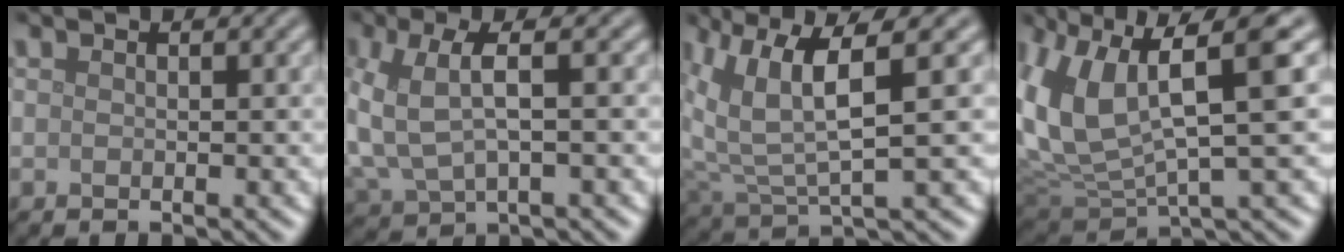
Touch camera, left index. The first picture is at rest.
{"total": 6.2, "force": [0.3, 3.0, 5.4], "torque": [-0.138, 0.003, 0.006]}
{"total": 6.7, "force": [2.9, 1.8, 5.8], "torque": [-0.128, 0.004, 0.060]}
{"total": 10.5, "force": [2.6, 4.4, 9.2], "torque": [-0.205, -0.006, 0.054]}